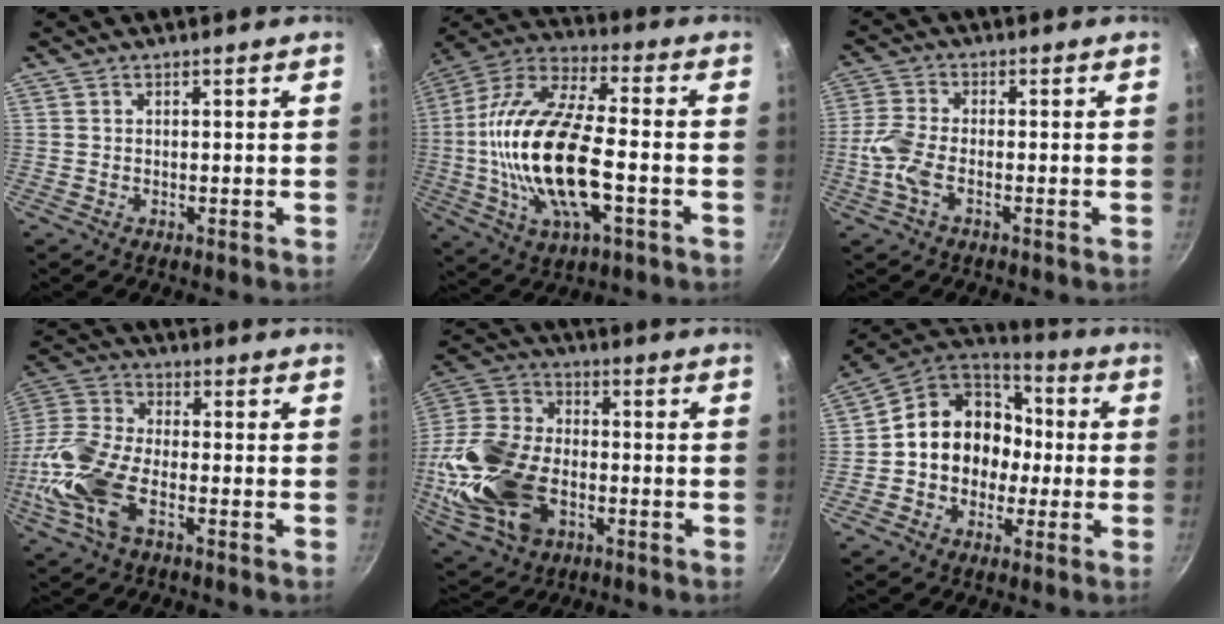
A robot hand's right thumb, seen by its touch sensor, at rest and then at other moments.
{"total": 23.0, "force": [-3.7, 9.7, 20.5], "torque": [-0.405, 0.022, -0.082]}
{"total": 6.5, "force": [-2.2, 3.1, 5.3], "torque": [-0.122, 0.015, -0.057]}
{"total": 15.4, "force": [-5.4, 7.5, 12.3], "torque": [-0.262, 0.023, -0.123]}
{"total": 21.7, "force": [-5.3, 14.3, 15.4], "torque": [-0.316, 0.026, -0.096]}
{"total": 15.3, "force": [-0.9, 13.1, 7.8], "torque": [-0.082, 0.047, -0.027]}